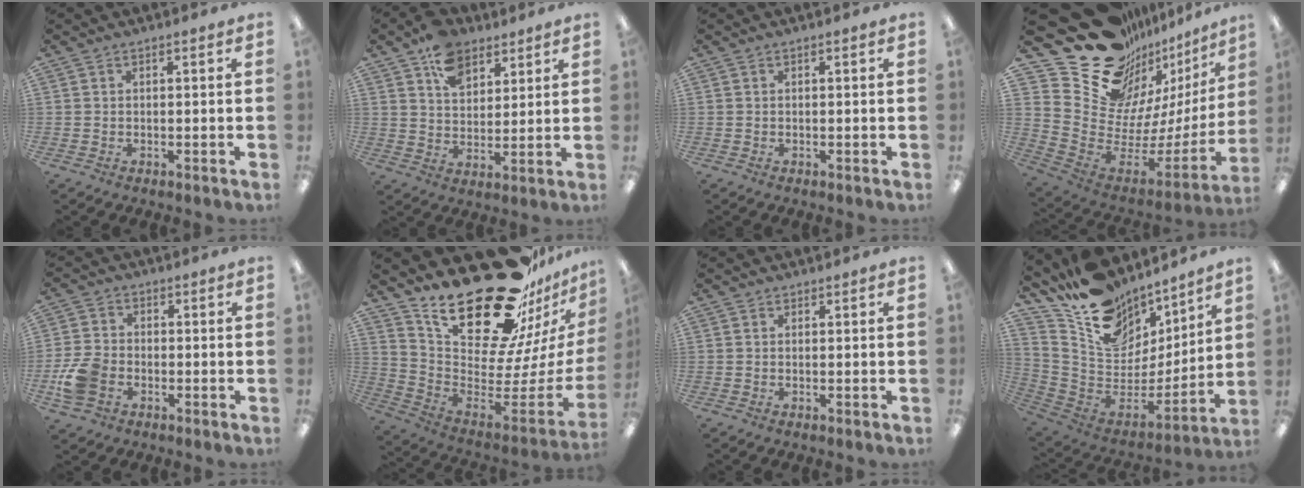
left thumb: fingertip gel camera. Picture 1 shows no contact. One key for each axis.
{"total": 10.4, "fx": 6.9, "fy": 6.6, "fz": 4.1, "tx": -0.067, "ty": -0.030, "tz": 0.129}
{"total": 0.0}
{"total": 21.4, "fx": 16.5, "fy": 11.6, "fz": 7.0, "tx": -0.101, "ty": -0.149, "tz": 0.327}
{"total": 9.0, "fx": -2.8, "fy": 6.7, "fz": 5.4, "tx": -0.108, "ty": 0.014, "tz": -0.051}
{"total": 30.6, "fx": 21.5, "fy": 13.2, "fz": 17.4, "tx": -0.233, "ty": -0.166, "tz": 0.407}
{"total": 0.0}
{"total": 16.0, "fx": 12.2, "fy": 9.0, "fz": 5.1, "tx": -0.112, "ty": -0.107, "tz": 0.229}